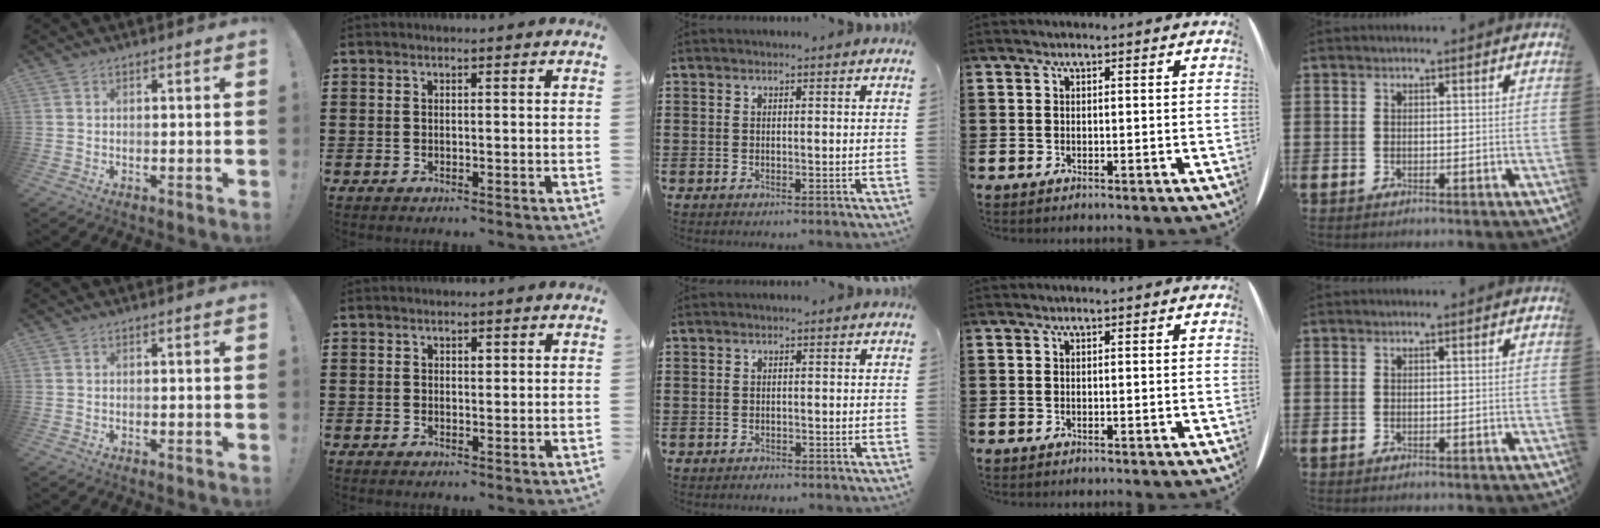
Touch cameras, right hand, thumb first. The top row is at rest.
{"index": {"total": 0.6, "force": [0.3, 0.5, 0.4], "torque": [-0.007, 0.002, 0.005]}, "middle": {"total": 0.7, "force": [-0.6, 0.2, 0.0], "torque": [0.001, 0.002, -0.015]}}